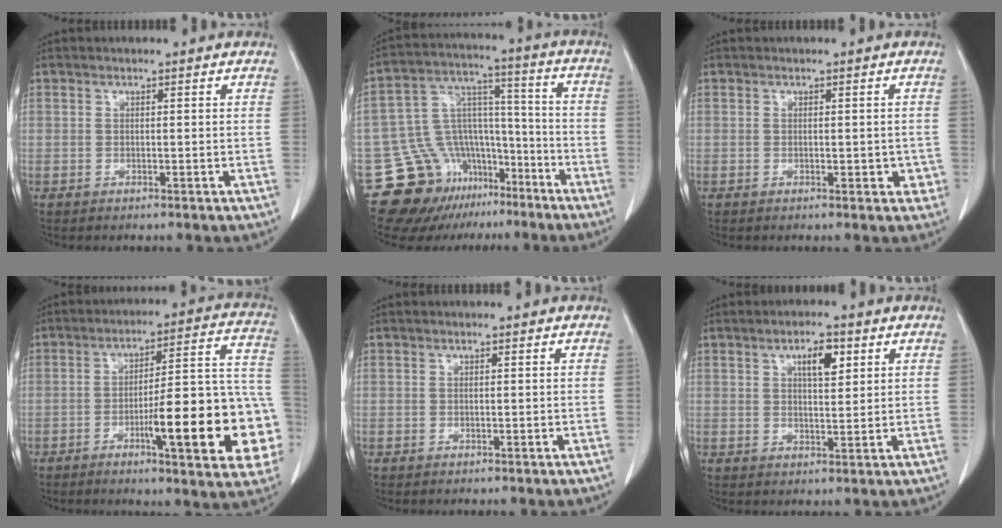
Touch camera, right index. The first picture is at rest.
{"total": 15.9, "force": [-10.8, 10.4, 5.3], "torque": [-0.088, 0.085, -0.171]}
{"total": 2.5, "force": [-0.5, 1.4, 2.0], "torque": [-0.015, 0.004, -0.002]}
{"total": 20.1, "force": [-5.9, 3.3, 18.9], "torque": [-0.178, 0.031, -0.072]}
{"total": 0.0}
{"total": 4.7, "force": [2.2, 1.6, 3.9], "torque": [-0.065, 0.001, 0.036]}